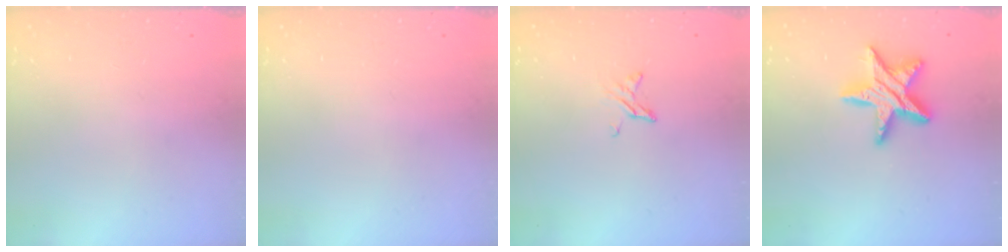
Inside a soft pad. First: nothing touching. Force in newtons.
{"total": 0.0}
{"total": 2.9, "press": 2.9, "slide": 0.3}
{"total": 13.9, "press": 13.9, "slide": 0.9}